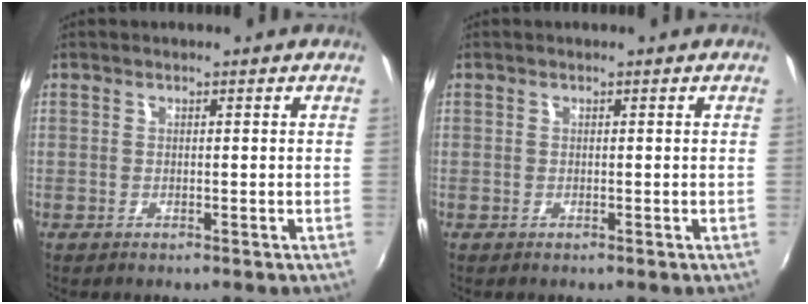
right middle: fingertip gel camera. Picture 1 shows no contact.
{"total": 0.0}